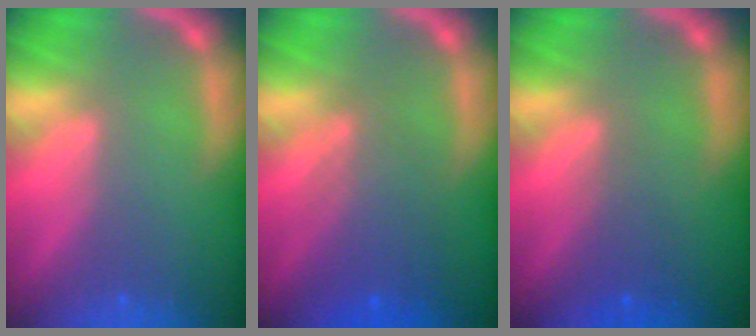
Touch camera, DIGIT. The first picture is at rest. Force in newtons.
{"total": 4.6}
{"total": 2.0}